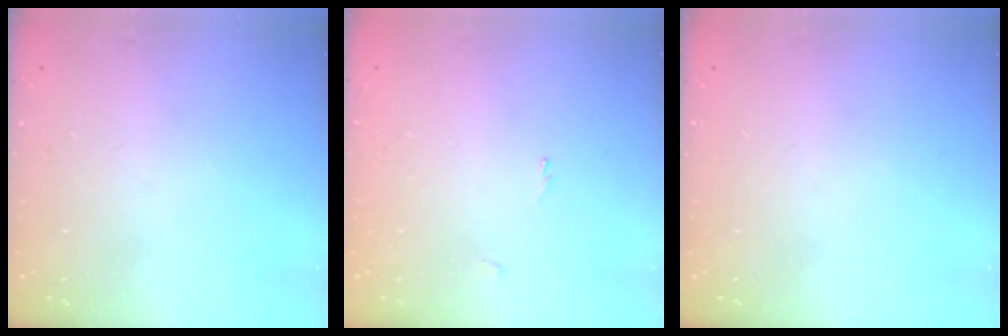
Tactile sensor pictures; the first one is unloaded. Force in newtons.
{"total": 0.8, "press": 0.7, "slide": 0.4}
{"total": 0.0}